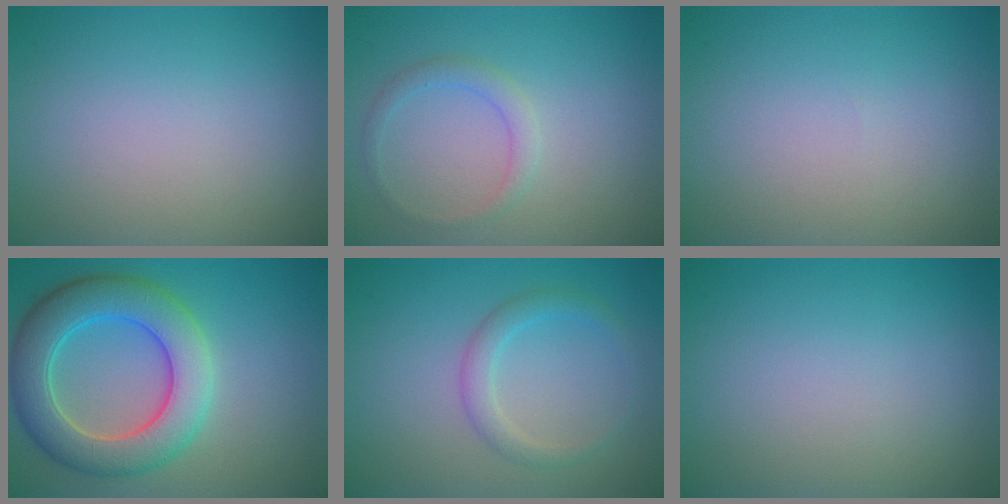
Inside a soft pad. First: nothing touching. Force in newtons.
{"total": 1.6, "press": 1.6, "slide": 0.2}
{"total": 0.0}
{"total": 8.0, "press": 7.9, "slide": 0.7}
{"total": 2.1, "press": 2.1, "slide": 0.0}
{"total": 0.0}